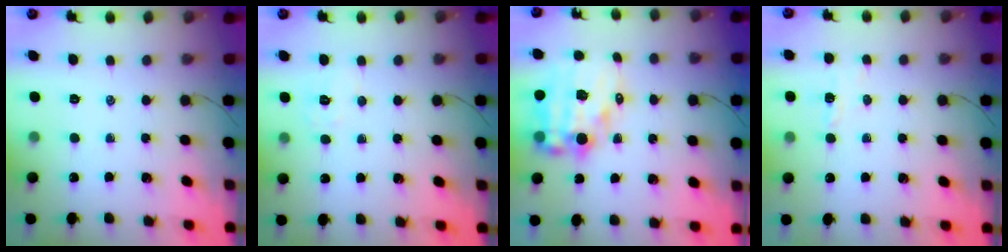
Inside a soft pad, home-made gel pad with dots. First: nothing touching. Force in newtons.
{"total": 5.3, "press": 5.1, "slide": 1.0}
{"total": 13.2, "press": 12.8, "slide": 3.2}
{"total": 3.0, "press": 2.8, "slide": 0.9}